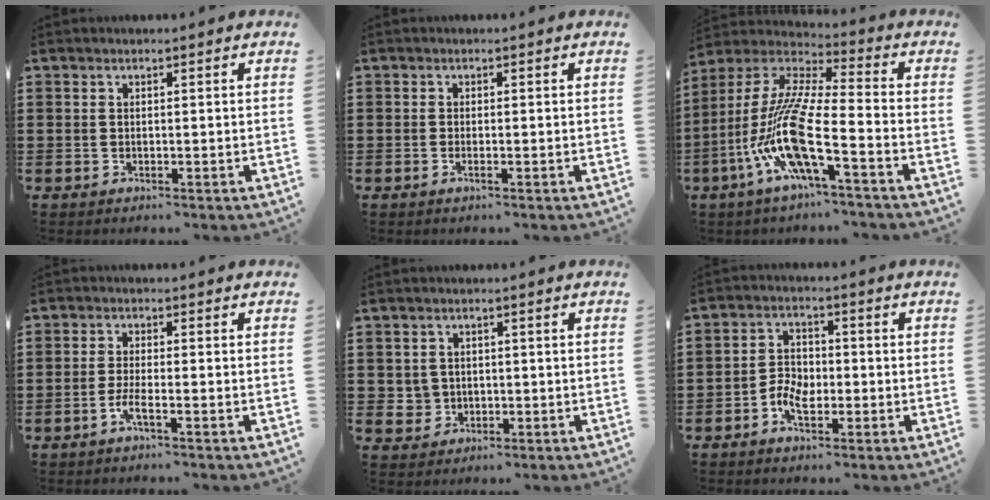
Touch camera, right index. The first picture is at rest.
{"total": 0.6, "force": [-0.2, 0.0, 0.5], "torque": [-0.011, -0.003, -0.003]}
{"total": 13.2, "force": [-6.3, 1.9, 11.4], "torque": [-0.257, -0.023, -0.130]}
{"total": 2.6, "force": [-1.4, 0.1, 2.2], "torque": [-0.052, -0.005, -0.031]}
{"total": 2.1, "force": [-0.1, 2.1, 0.3], "torque": [-0.016, 0.007, -0.005]}
{"total": 4.0, "force": [-1.8, 2.2, 2.7], "torque": [-0.066, -0.002, -0.038]}